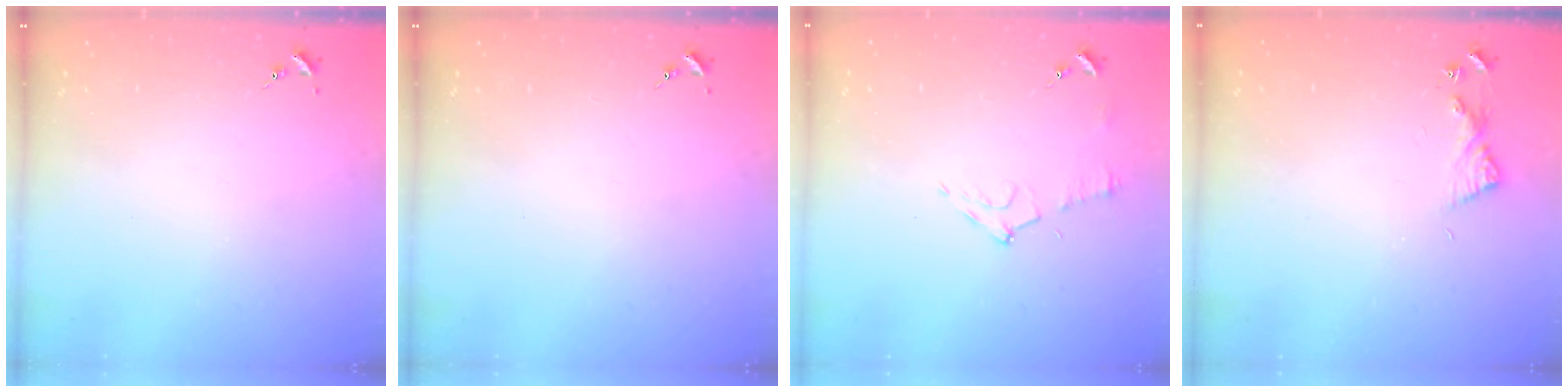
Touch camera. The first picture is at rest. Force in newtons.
{"total": 0.0}
{"total": 7.4, "press": 7.4, "slide": 0.7}
{"total": 6.1, "press": 6.1, "slide": 0.6}